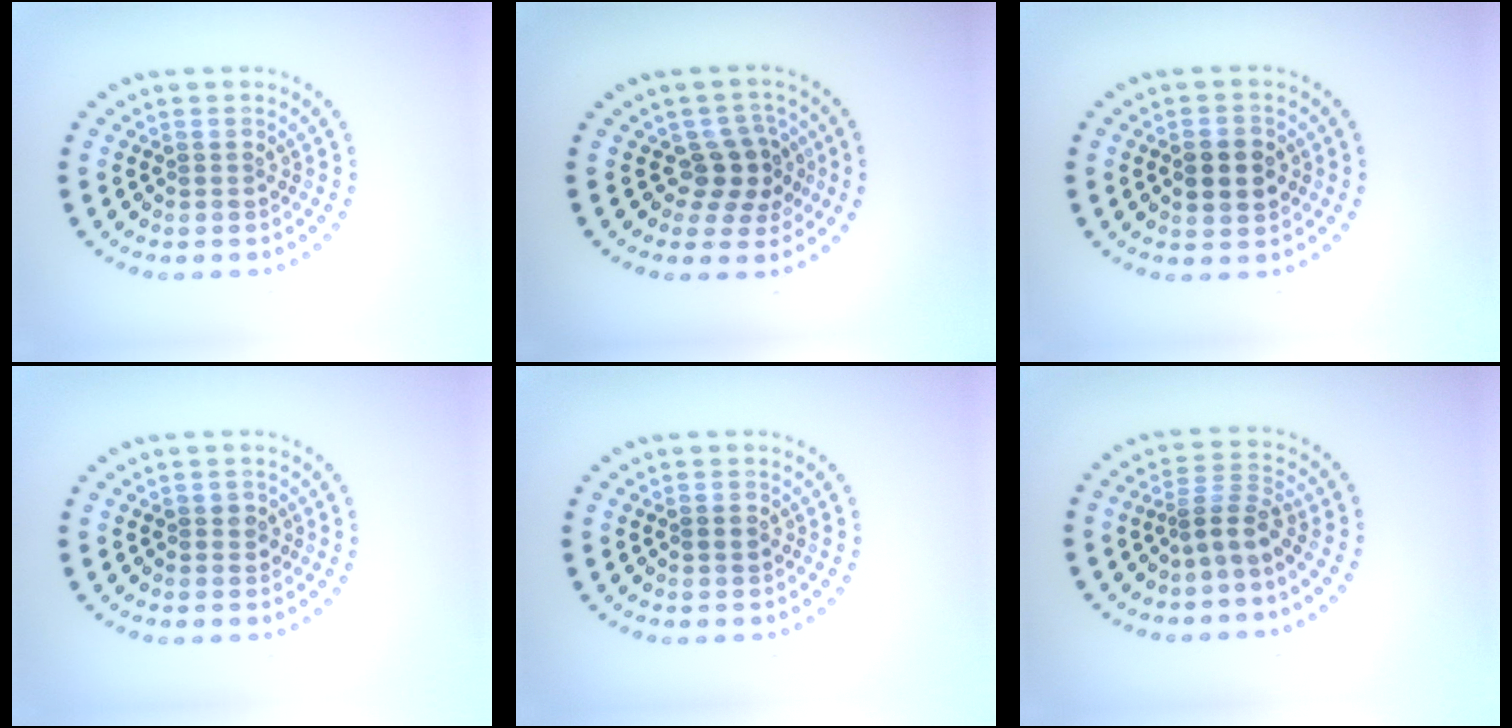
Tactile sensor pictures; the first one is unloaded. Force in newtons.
{"total": 3.4, "press": 2.9, "slide": 1.7}
{"total": 3.0, "press": 3.0, "slide": 0.2}
{"total": 1.1, "press": 0.9, "slide": 0.5}
{"total": 1.1, "press": 1.1, "slide": 0.1}
{"total": 2.7, "press": 1.7, "slide": 2.0}